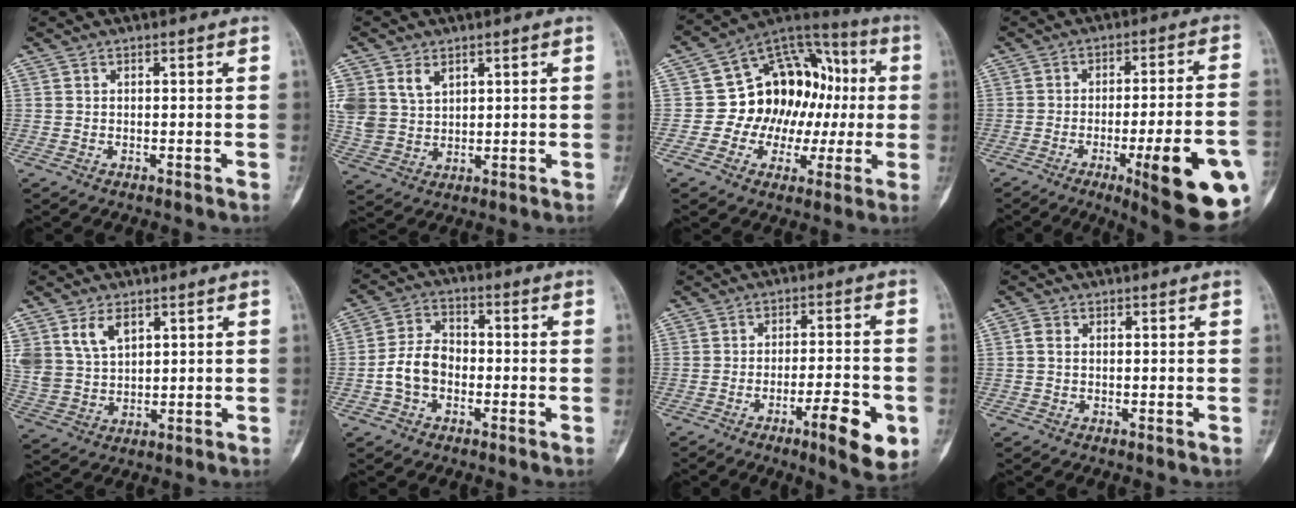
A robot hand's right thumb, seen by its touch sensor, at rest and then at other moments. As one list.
[{"total": 7.9, "force": [3.7, 5.7, 4.0], "torque": [-0.070, -0.011, 0.088]}, {"total": 18.2, "force": [0.4, 14.2, 11.4], "torque": [-0.092, 0.049, 0.007]}, {"total": 19.6, "force": [-7.1, 3.8, 17.9], "torque": [-0.195, 0.012, -0.086]}, {"total": 8.0, "force": [4.1, 5.0, 4.7], "torque": [-0.083, -0.012, 0.094]}, {"total": 7.6, "force": [-1.9, 5.5, 5.0], "torque": [-0.083, 0.029, -0.048]}, {"total": 10.6, "force": [-4.4, 2.5, 9.4], "torque": [-0.129, 0.015, -0.062]}, {"total": 1.4, "force": [0.2, 1.1, 1.0], "torque": [-0.019, 0.003, 0.002]}]